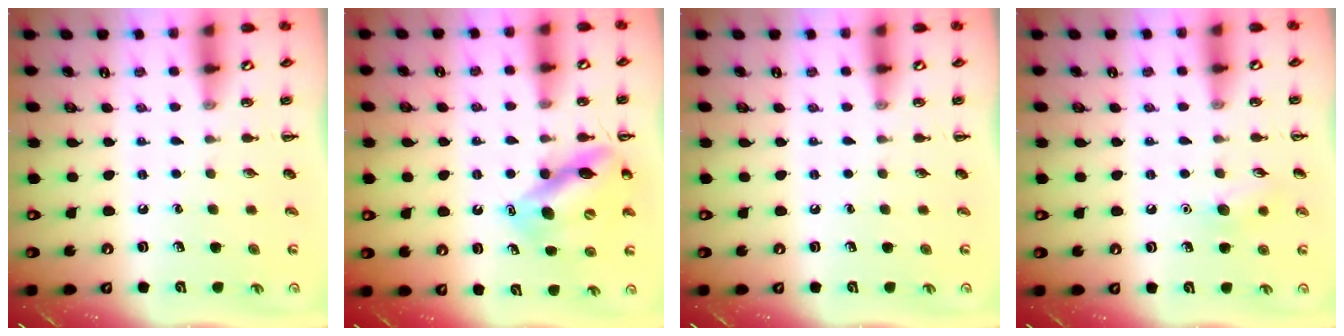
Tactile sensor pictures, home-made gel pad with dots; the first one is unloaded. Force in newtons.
{"total": 12.2, "press": 11.9, "slide": 2.8}
{"total": 0.0}
{"total": 7.5, "press": 7.2, "slide": 2.1}